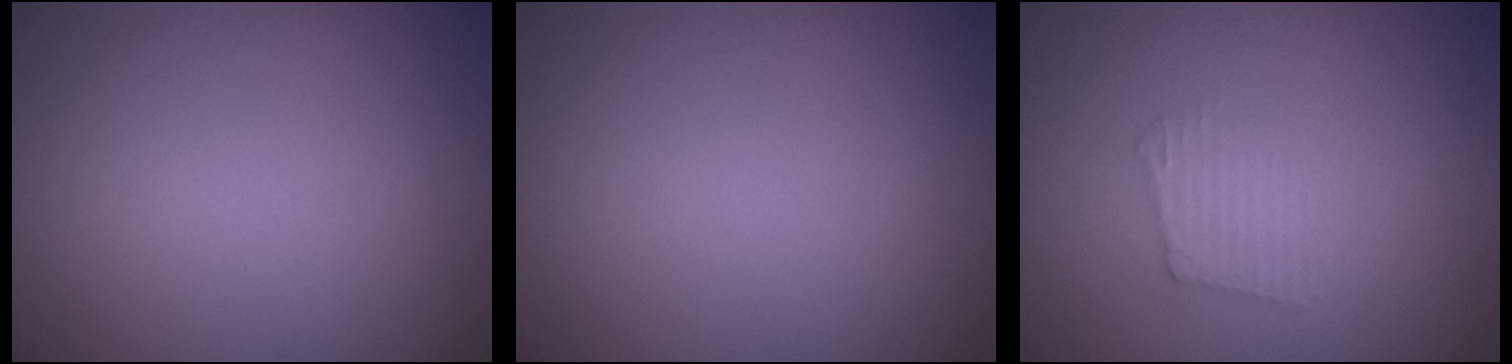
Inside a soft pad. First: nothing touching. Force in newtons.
{"total": 0.0}
{"total": 1.7, "press": 1.7, "slide": 0.2}